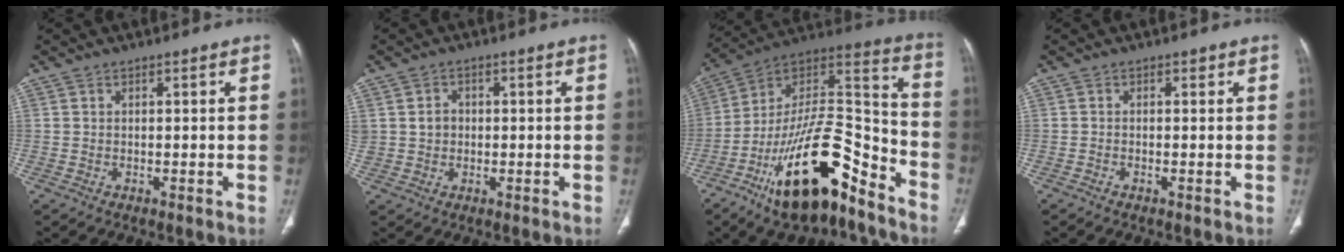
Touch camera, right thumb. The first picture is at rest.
{"total": 3.1, "force": [0.3, 2.7, 1.5], "torque": [-0.013, 0.005, 0.007]}
{"total": 25.4, "force": [-14.7, 9.9, 18.2], "torque": [-0.284, 0.090, -0.247]}
{"total": 0.5, "force": [-0.1, 0.4, 0.4], "torque": [0.000, 0.001, -0.008]}